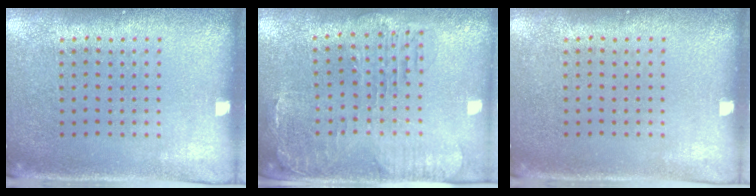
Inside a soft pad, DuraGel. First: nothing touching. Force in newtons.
{"total": 1.5, "press": 1.4, "slide": 0.4}
{"total": 0.0}